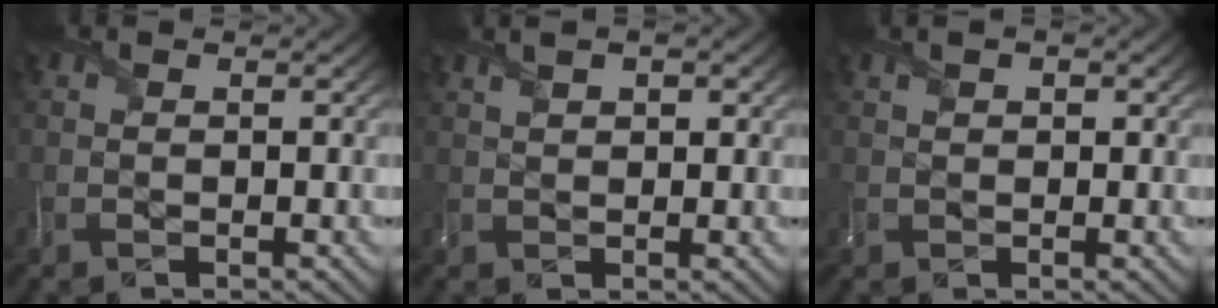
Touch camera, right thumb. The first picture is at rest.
{"total": 4.0, "force": [2.4, 1.7, 2.8], "torque": [-0.055, 0.007, 0.034]}
{"total": 2.2, "force": [1.2, 1.2, 1.4], "torque": [-0.021, -0.004, 0.017]}